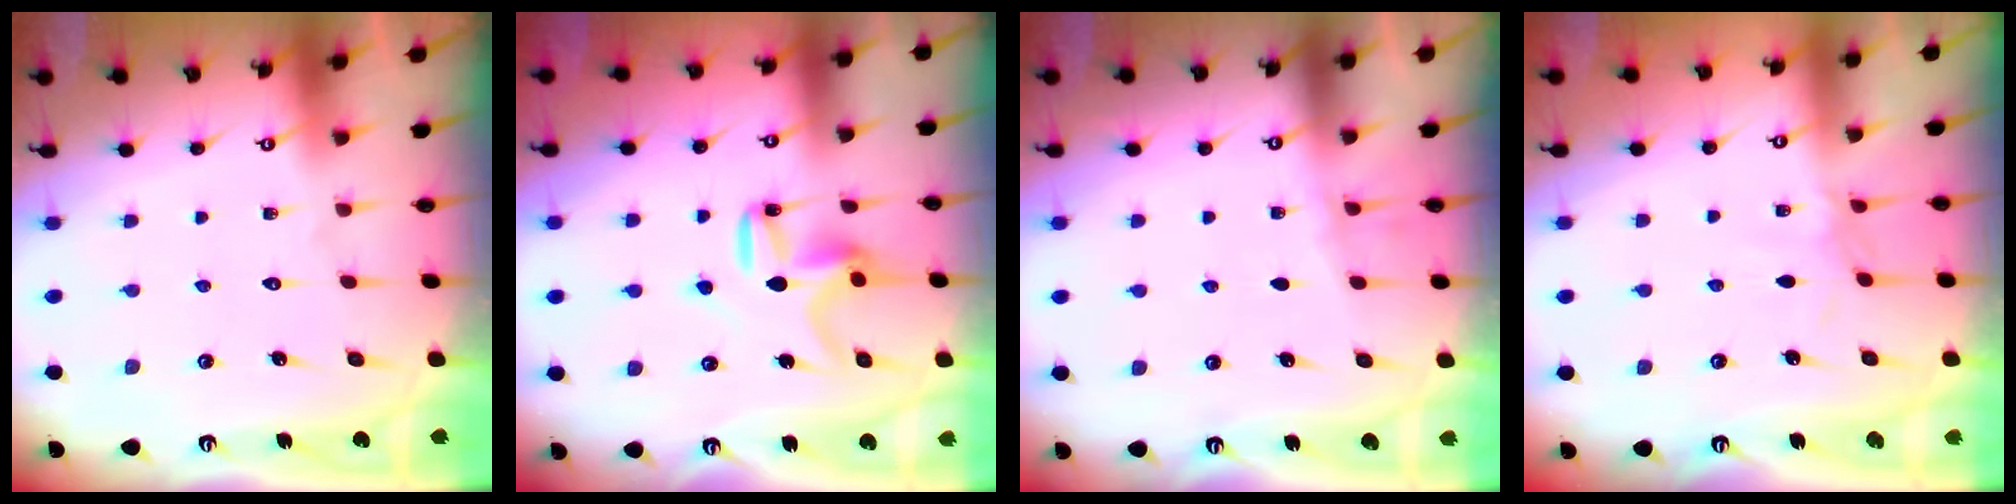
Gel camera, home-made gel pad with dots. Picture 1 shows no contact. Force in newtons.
{"total": 9.6, "press": 9.6, "slide": 0.7}
{"total": 1.4, "press": 1.3, "slide": 0.3}
{"total": 2.8, "press": 2.7, "slide": 0.5}